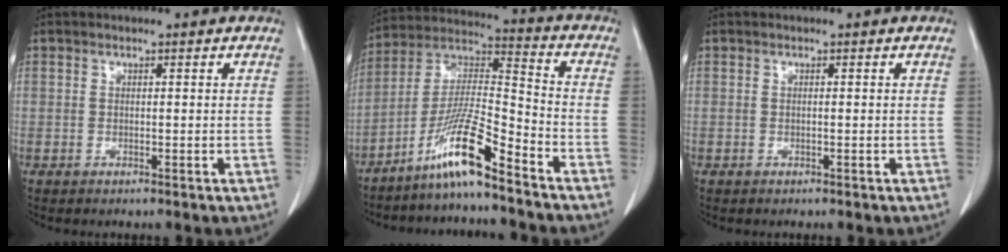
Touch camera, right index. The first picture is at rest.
{"total": 11.8, "force": [-8.2, 0.0, 8.4], "torque": [-0.170, -0.004, -0.161]}
{"total": 0.0}